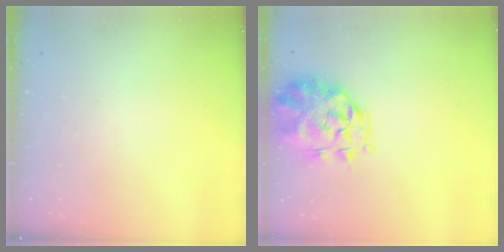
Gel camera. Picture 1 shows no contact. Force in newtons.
{"total": 3.4, "press": 3.0, "slide": 1.6}